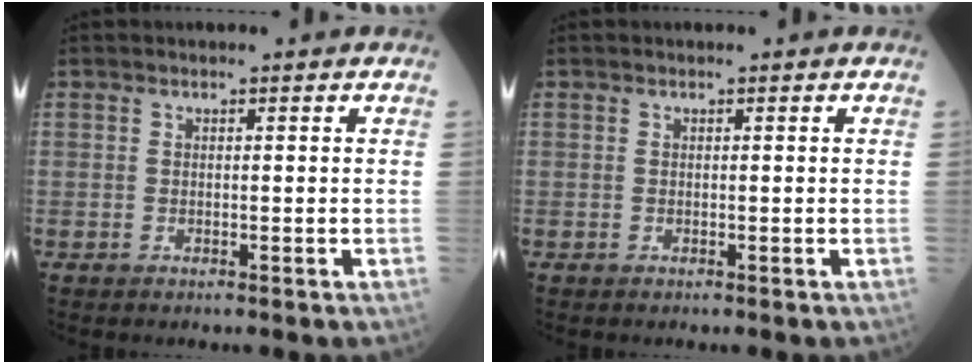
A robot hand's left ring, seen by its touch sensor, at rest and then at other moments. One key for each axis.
{"total": 0.0}